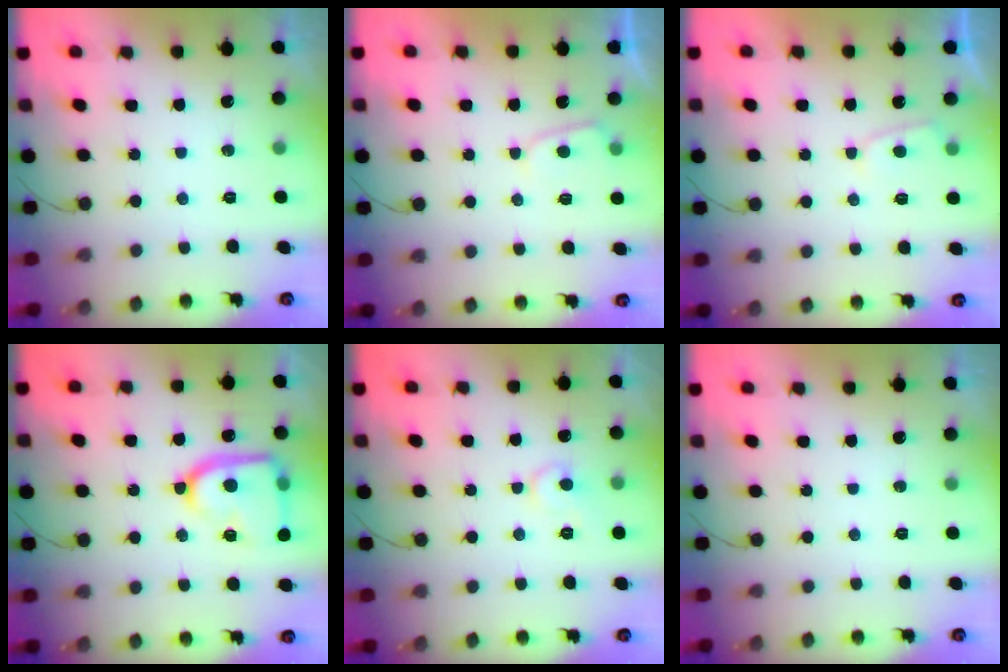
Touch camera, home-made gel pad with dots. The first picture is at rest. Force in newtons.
{"total": 3.1, "press": 3.1, "slide": 0.4}
{"total": 3.2, "press": 3.2, "slide": 0.3}
{"total": 18.1, "press": 18.0, "slide": 1.8}
{"total": 7.6, "press": 7.5, "slide": 0.6}
{"total": 0.0}